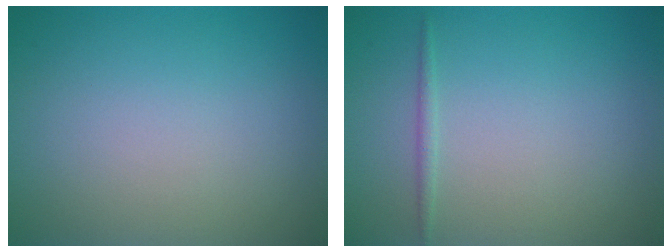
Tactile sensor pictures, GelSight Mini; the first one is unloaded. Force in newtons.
{"total": 0.7, "press": 0.7, "slide": 0.0}